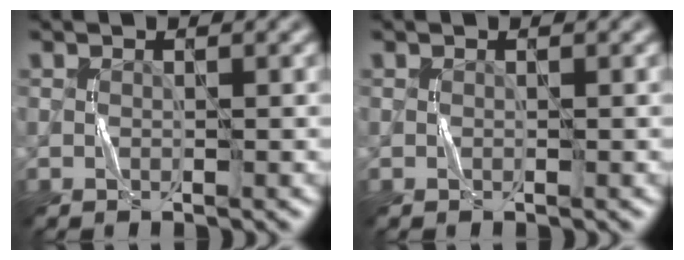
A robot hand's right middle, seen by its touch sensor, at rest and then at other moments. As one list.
[{"total": 0.0}]